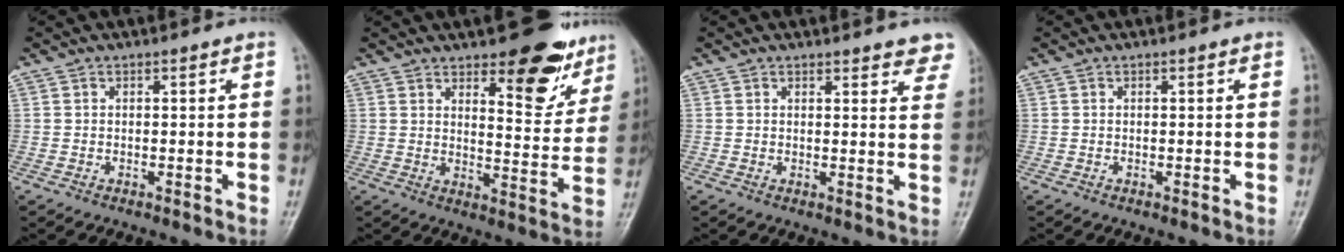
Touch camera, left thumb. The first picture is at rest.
{"total": 12.6, "force": [8.4, 4.9, 8.0], "torque": [-0.059, -0.055, 0.118]}
{"total": 6.4, "force": [5.6, 1.9, 2.4], "torque": [0.006, -0.024, 0.049]}
{"total": 0.0}